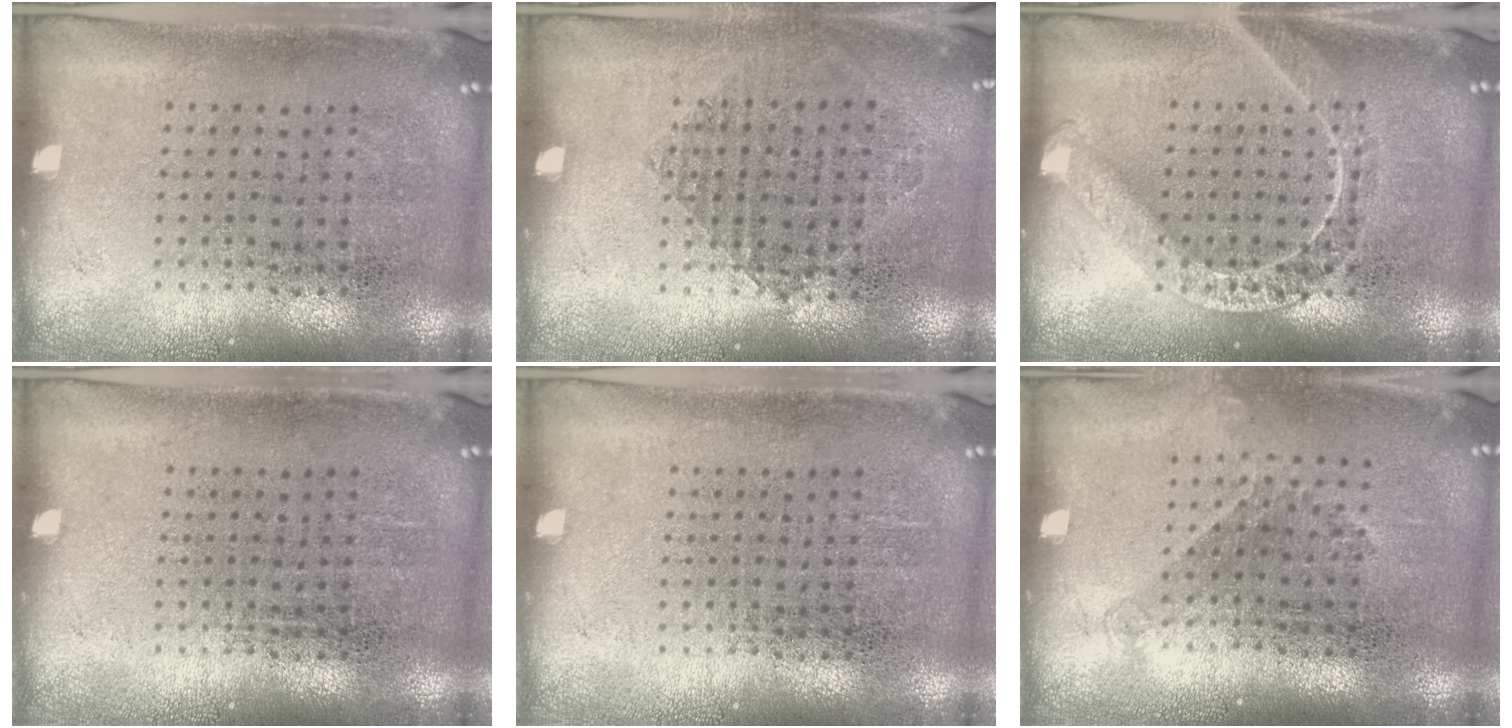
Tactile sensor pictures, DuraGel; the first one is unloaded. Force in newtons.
{"total": 0.9, "press": 0.8, "slide": 0.4}
{"total": 2.5, "press": 2.5, "slide": 0.4}
{"total": 0.0}
{"total": 0.0}
{"total": 1.2, "press": 0.9, "slide": 0.8}